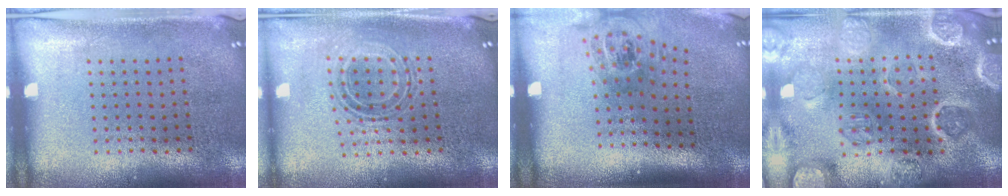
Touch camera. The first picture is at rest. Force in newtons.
{"total": 0.7, "press": 0.7, "slide": 0.1}
{"total": 1.7, "press": 1.2, "slide": 1.2}
{"total": 4.4, "press": 4.0, "slide": 1.9}